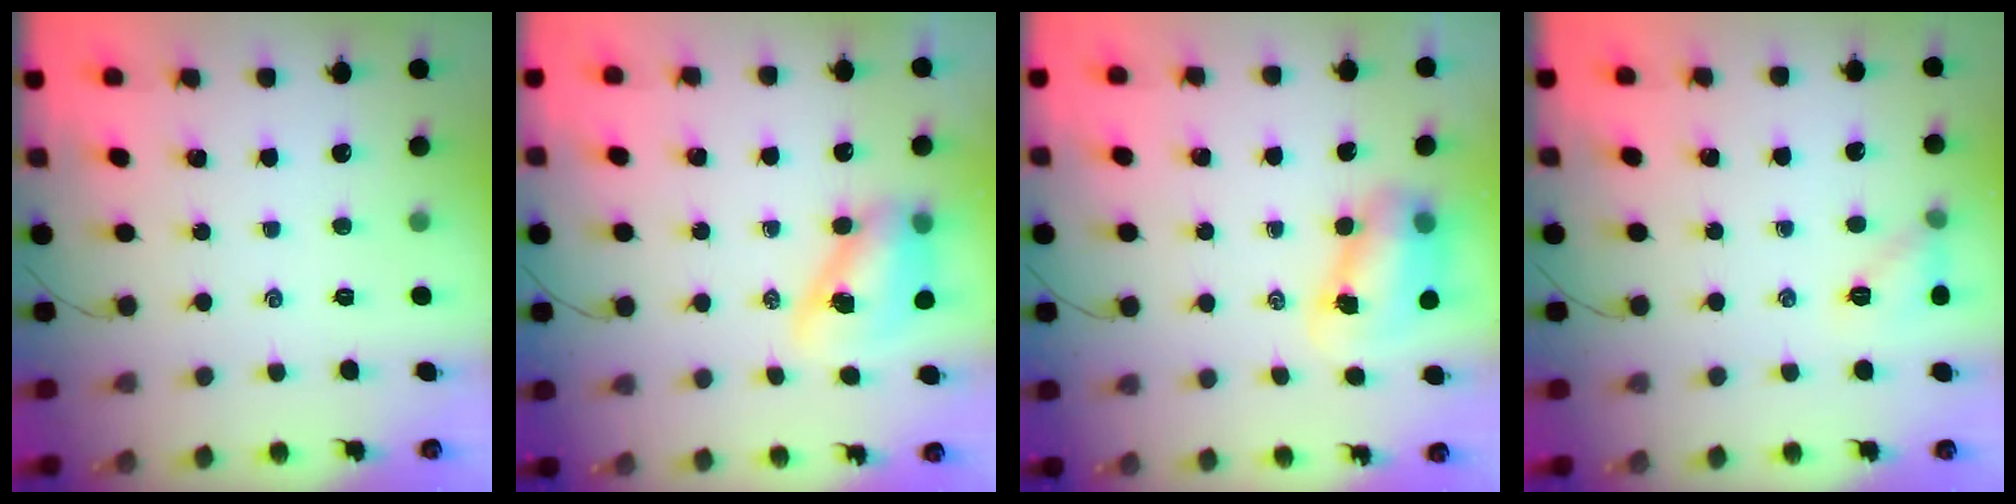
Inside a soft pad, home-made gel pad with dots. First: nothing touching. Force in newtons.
{"total": 10.2, "press": 10.0, "slide": 2.2}
{"total": 8.0, "press": 7.8, "slide": 1.5}
{"total": 6.9, "press": 6.8, "slide": 1.3}